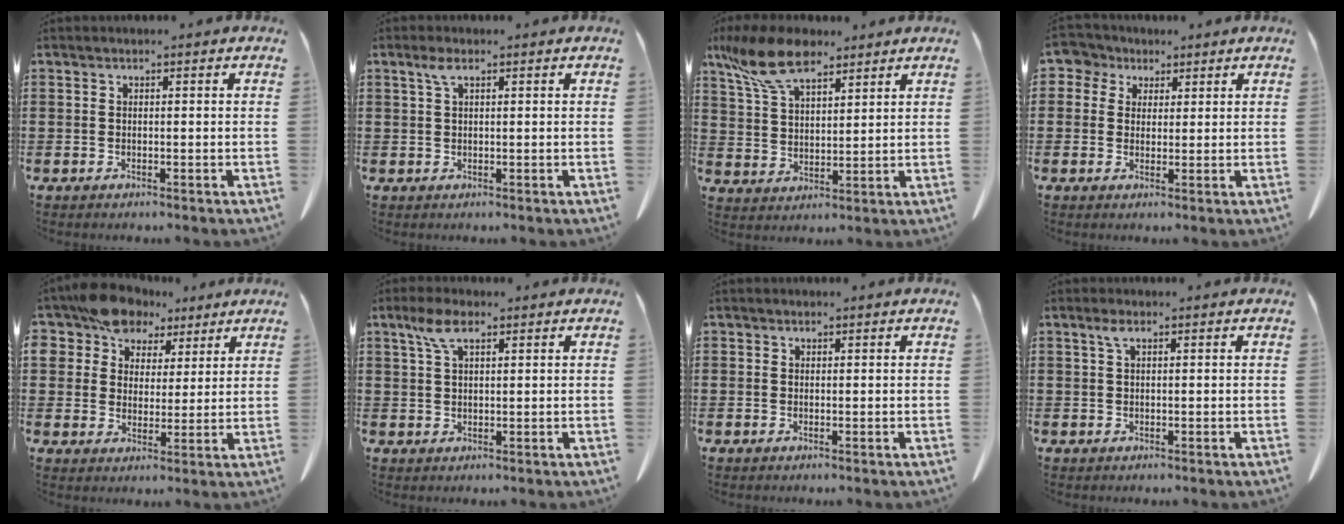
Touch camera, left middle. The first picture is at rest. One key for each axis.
{"total": 2.3, "fx": 1.1, "fy": 0.7, "fz": 2.0, "tx": -0.043, "ty": 0.004, "tz": 0.018}
{"total": 10.4, "fx": 7.3, "fy": 4.2, "fz": 6.1, "tx": -0.144, "ty": -0.011, "tz": 0.137}
{"total": 4.0, "fx": 2.1, "fy": 3.2, "fz": 0.8, "tx": -0.037, "ty": 0.006, "tz": 0.036}
{"total": 8.7, "fx": 7.0, "fy": 4.9, "fz": 1.8, "tx": -0.069, "ty": -0.016, "tz": 0.134}
{"total": 4.7, "fx": 2.5, "fy": 1.8, "fz": 3.6, "tx": -0.080, "ty": 0.007, "tz": 0.045}
{"total": 0.6, "fx": 0.4, "fy": 0.4, "fz": 0.1, "tx": -0.002, "ty": 0.002, "tz": 0.008}
{"total": 1.8, "fx": 0.8, "fy": 0.6, "fz": 1.6, "tx": -0.034, "ty": 0.003, "tz": 0.013}